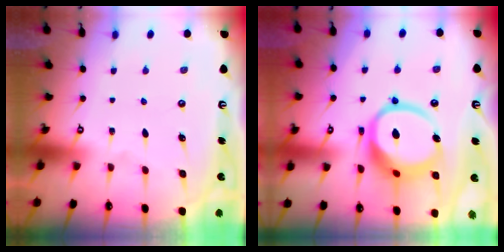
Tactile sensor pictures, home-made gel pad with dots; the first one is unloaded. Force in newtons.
{"total": 13.6, "press": 13.5, "slide": 1.6}